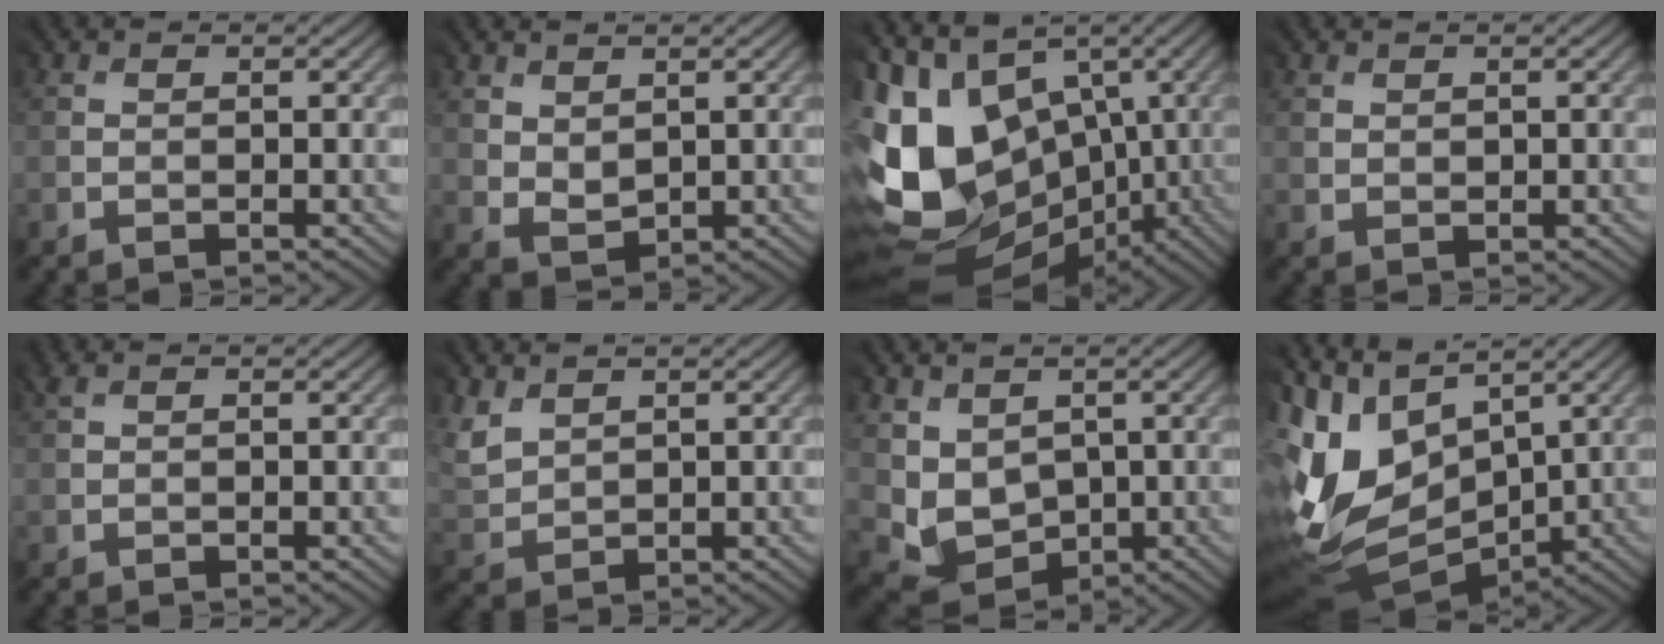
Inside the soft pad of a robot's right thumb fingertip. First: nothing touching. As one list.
[{"total": 2.3, "force": [1.8, 1.4, 0.4], "torque": [-0.030, -0.002, 0.037]}, {"total": 16.6, "force": [-1.3, 12.4, 10.9], "torque": [-0.251, -0.014, -0.009]}, {"total": 1.2, "force": [1.1, 0.4, -0.4], "torque": [0.000, 0.000, 0.023]}, {"total": 2.0, "force": [0.8, 0.8, 1.6], "torque": [-0.039, 0.006, 0.013]}, {"total": 3.8, "force": [3.1, 2.0, 0.7], "torque": [-0.052, 0.004, 0.068]}, {"total": 4.4, "force": [0.9, 4.0, 1.8], "torque": [-0.084, -0.016, 0.023]}, {"total": 11.2, "force": [1.6, 7.4, 8.2], "torque": [-0.238, -0.008, 0.039]}]